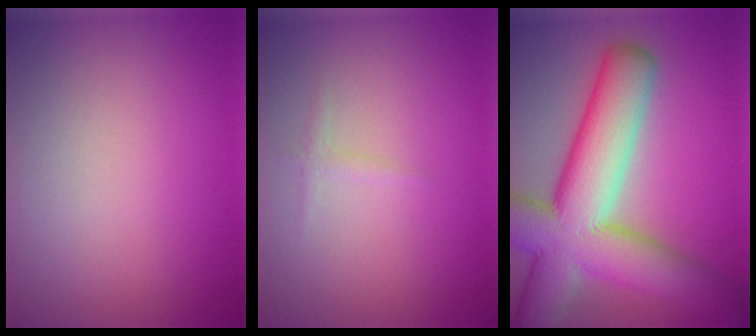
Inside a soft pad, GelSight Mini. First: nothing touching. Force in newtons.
{"total": 0.7, "press": 0.7, "slide": 0.0}
{"total": 12.9, "press": 12.9, "slide": 0.6}